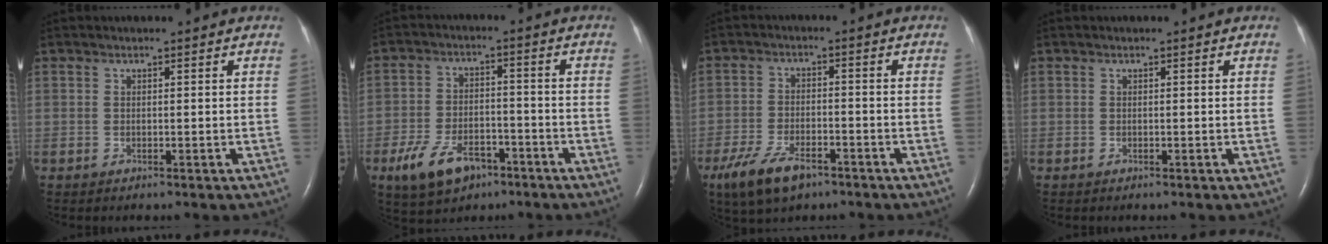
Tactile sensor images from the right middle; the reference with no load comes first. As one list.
[{"total": 9.1, "force": [-5.3, 4.9, 5.6], "torque": [-0.116, -0.001, -0.087]}, {"total": 8.3, "force": [-5.3, 3.4, 5.4], "torque": [-0.114, -0.011, -0.092]}, {"total": 0.0}]